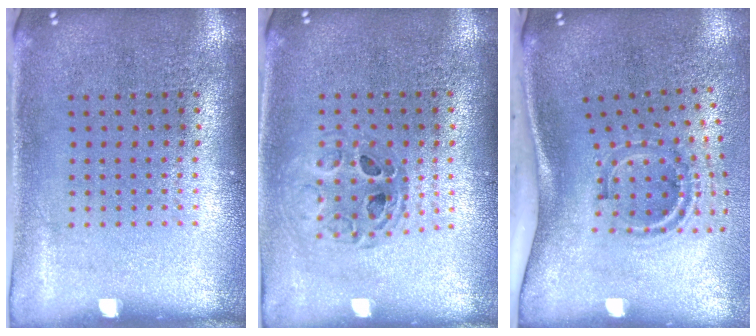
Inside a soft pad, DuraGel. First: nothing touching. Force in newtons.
{"total": 0.8, "press": 0.8, "slide": 0.1}
{"total": 1.9, "press": 1.2, "slide": 1.5}